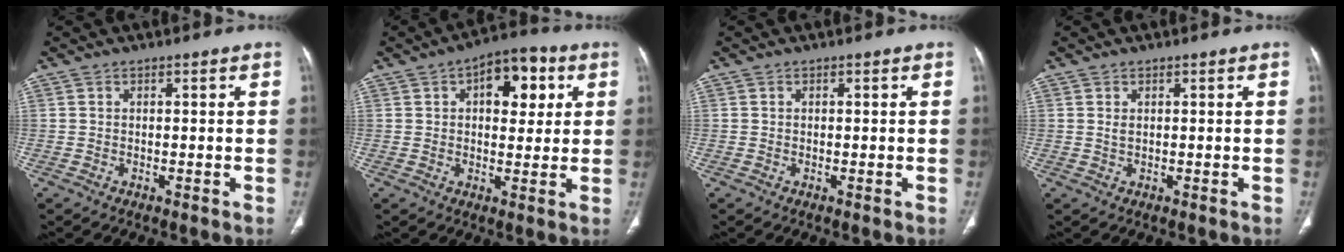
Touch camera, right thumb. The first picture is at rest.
{"total": 10.7, "force": [3.4, 6.1, 8.1], "torque": [-0.074, 0.008, 0.043]}
{"total": 0.0}
{"total": 0.9, "force": [0.3, 0.5, 0.7], "torque": [-0.017, 0.001, 0.010]}